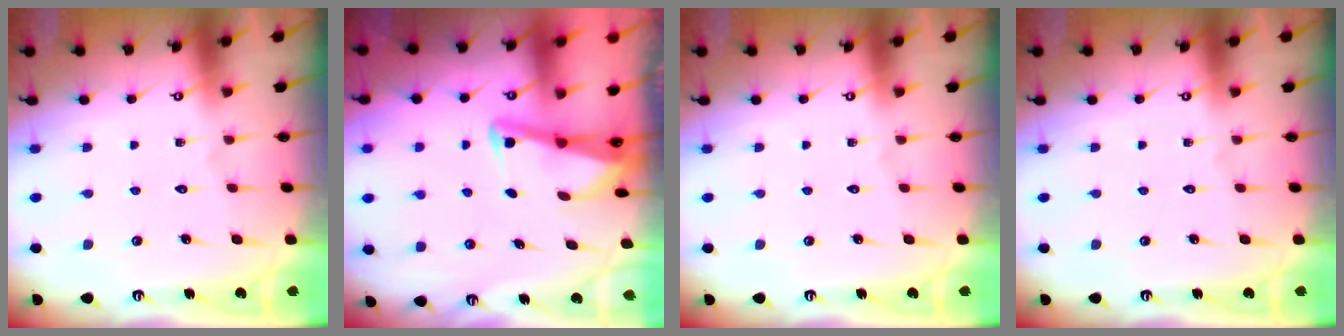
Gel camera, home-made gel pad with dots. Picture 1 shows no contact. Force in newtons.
{"total": 3.0, "press": 3.0, "slide": 0.4}
{"total": 0.0}
{"total": 0.0}